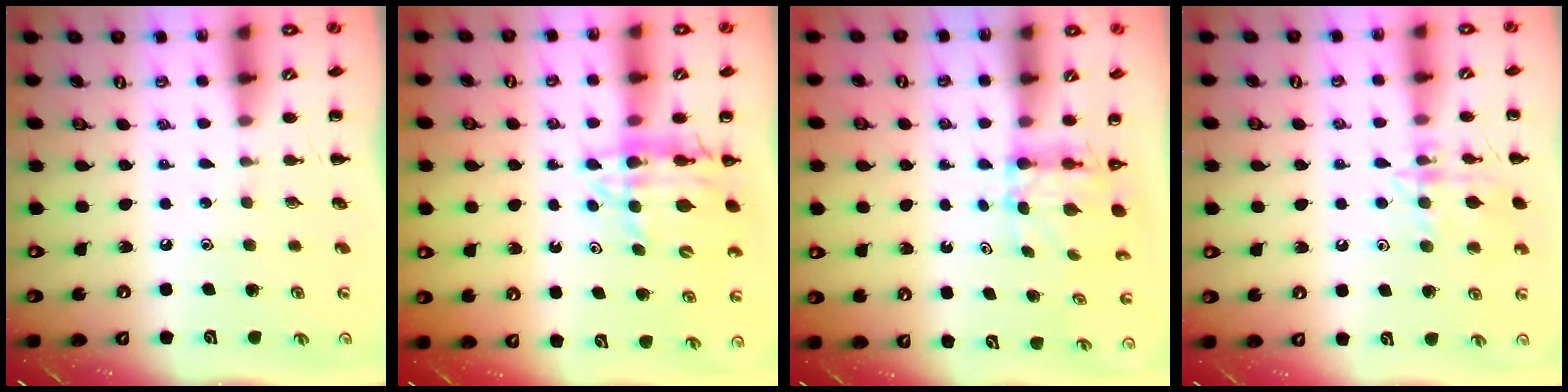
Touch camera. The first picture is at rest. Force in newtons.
{"total": 11.3, "press": 10.7, "slide": 3.7}
{"total": 5.1, "press": 5.1, "slide": 0.5}
{"total": 12.3, "press": 12.3, "slide": 0.5}